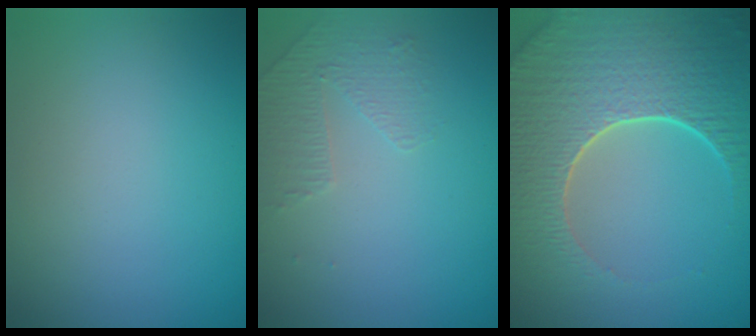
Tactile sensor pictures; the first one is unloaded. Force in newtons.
{"total": 1.4, "press": 0.9, "slide": 1.1}
{"total": 8.7, "press": 6.4, "slide": 5.9}